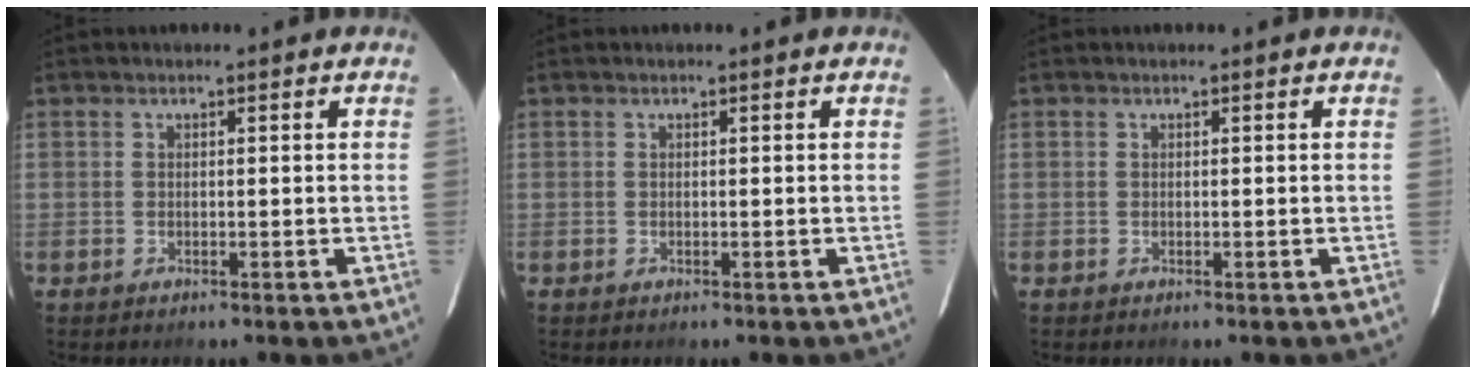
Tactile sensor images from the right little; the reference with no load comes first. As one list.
[{"total": 0.0}, {"total": 0.0}]